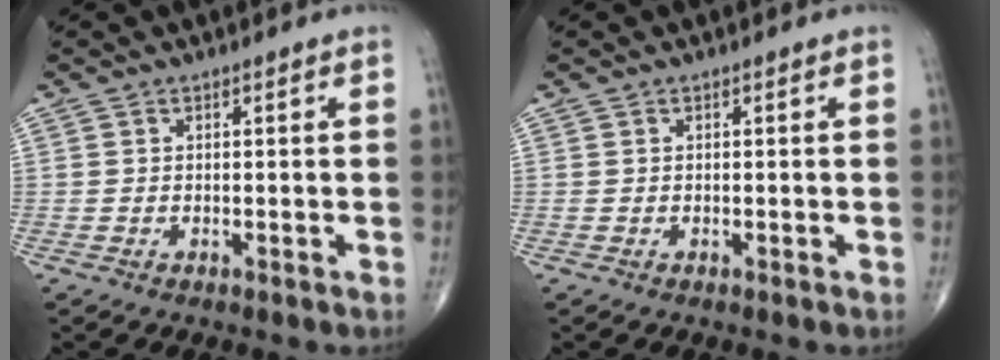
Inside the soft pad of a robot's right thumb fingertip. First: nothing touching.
{"total": 0.0}